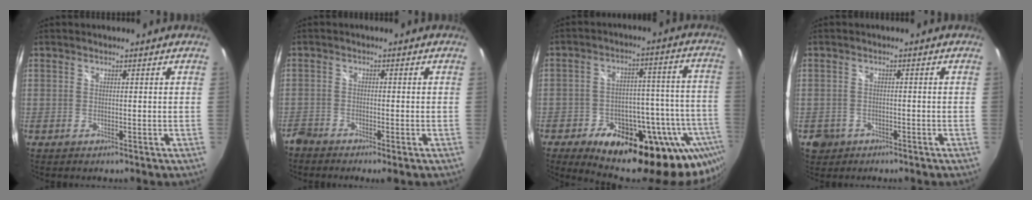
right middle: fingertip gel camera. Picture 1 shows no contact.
{"total": 3.2, "force": [-2.9, 0.8, 1.1], "torque": [-0.036, -0.012, -0.061]}
{"total": 28.0, "force": [-18.8, 12.2, 16.7], "torque": [-0.220, 0.009, -0.246]}
{"total": 3.9, "force": [-1.8, 3.4, 0.9], "torque": [-0.034, 0.001, -0.024]}